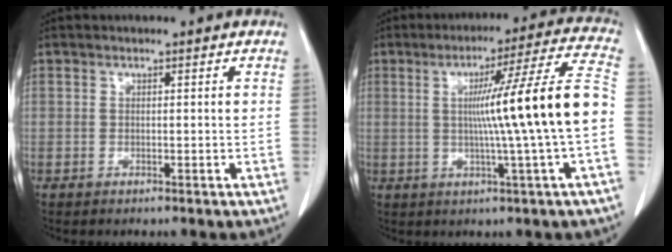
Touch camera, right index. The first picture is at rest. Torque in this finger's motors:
{"motor_torque": [1.55, 0.13, 0.79, 0.21]}